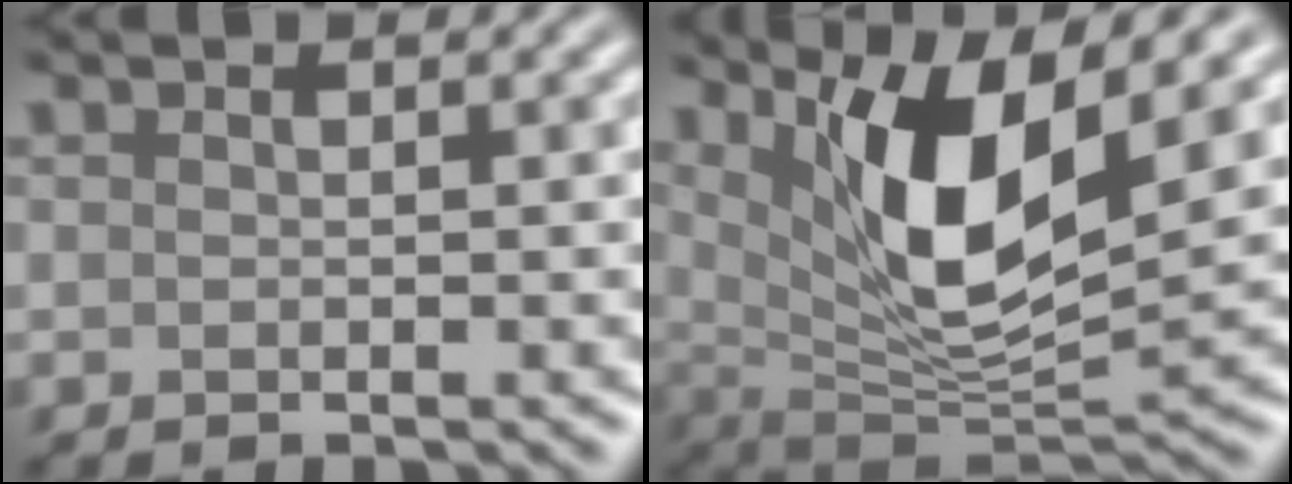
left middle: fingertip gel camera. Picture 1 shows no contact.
{"total": 9.0, "force": [3.7, 2.9, 7.7], "torque": [-0.136, -0.019, 0.069]}